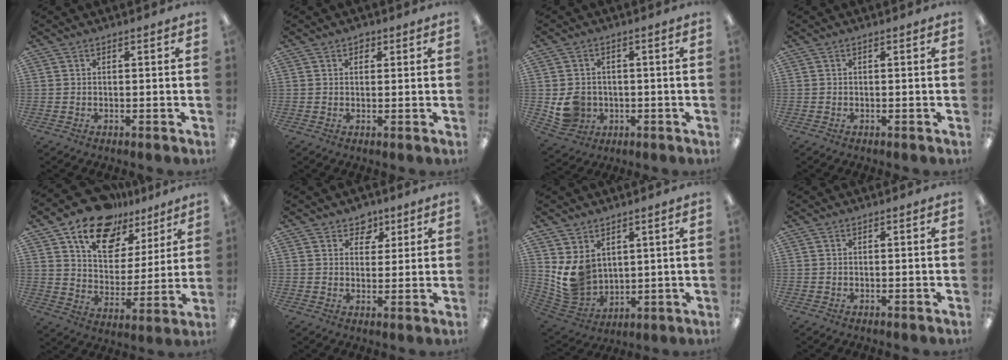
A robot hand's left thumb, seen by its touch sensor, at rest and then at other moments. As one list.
[{"total": 1.6, "force": [1.0, 1.2, 0.4], "torque": [-0.001, -0.002, 0.017]}, {"total": 6.9, "force": [-0.4, 6.5, 2.4], "torque": [-0.050, 0.010, 0.002]}, {"total": 0.0}, {"total": 16.1, "force": [11.8, 9.0, 6.1], "torque": [-0.108, -0.075, 0.215]}, {"total": 5.4, "force": [3.5, 4.0, 1.2], "torque": [-0.007, -0.016, 0.060]}, {"total": 9.6, "force": [4.0, 7.7, 4.0], "torque": [-0.108, -0.026, 0.085]}, {"total": 0.0}]